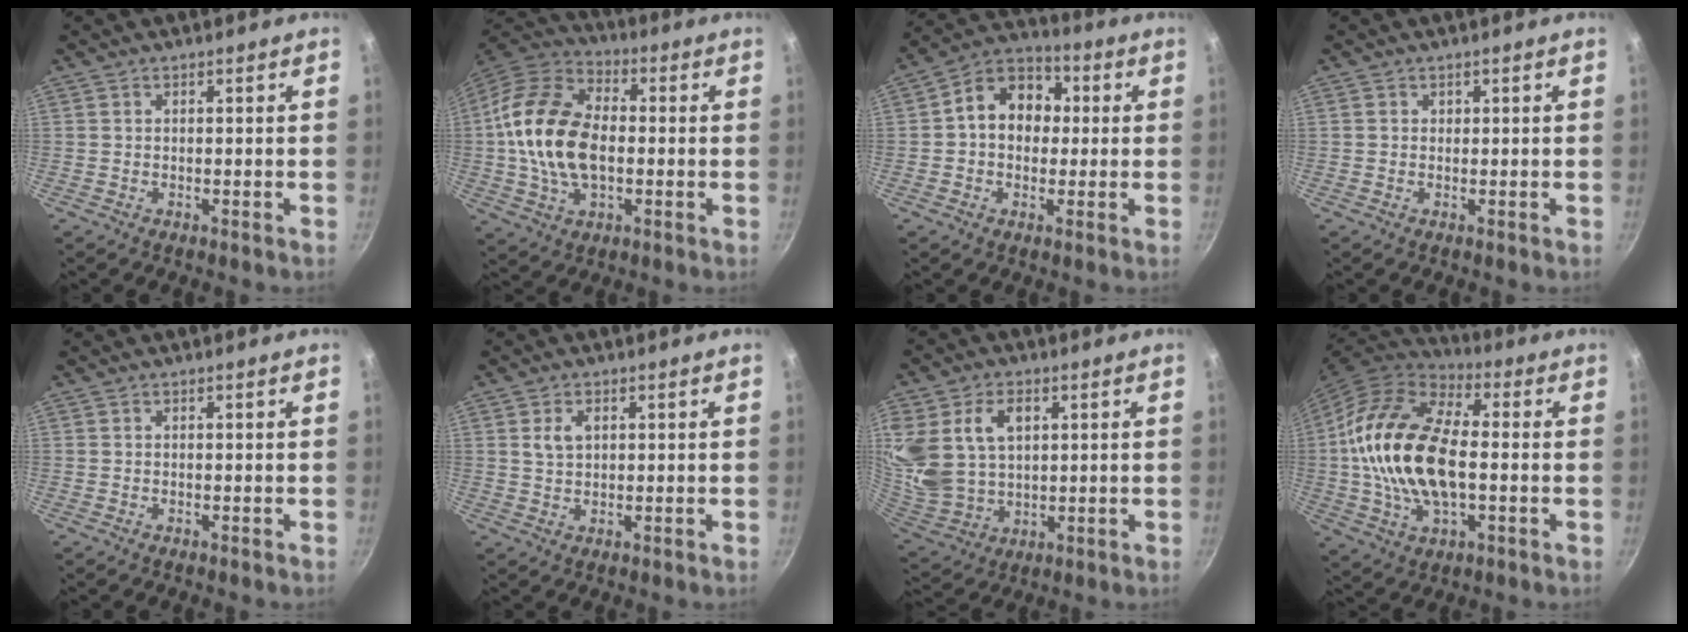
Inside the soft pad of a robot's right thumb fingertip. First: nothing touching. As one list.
[{"total": 18.9, "force": [-0.4, 11.9, 14.6], "torque": [-0.260, 0.026, -0.019]}, {"total": 12.0, "force": [1.1, 9.4, 7.4], "torque": [-0.075, 0.029, -0.003]}, {"total": 0.6, "force": [0.2, 0.6, 0.0], "torque": [0.005, 0.002, 0.002]}, {"total": 0.0}, {"total": 3.5, "force": [1.2, 2.2, 2.5], "torque": [-0.038, -0.001, 0.024]}, {"total": 18.4, "force": [5.6, 13.0, 11.7], "torque": [-0.245, -0.015, 0.121]}, {"total": 22.0, "force": [-0.2, 12.2, 18.3], "torque": [-0.341, 0.026, -0.014]}]